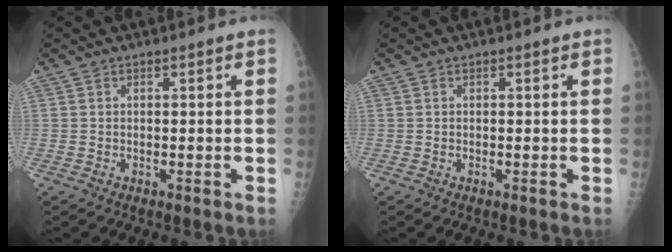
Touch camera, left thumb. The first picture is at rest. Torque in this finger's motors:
{"motor_torque": [-0.03, 0.03, 0.02, -0.02, 0.00]}